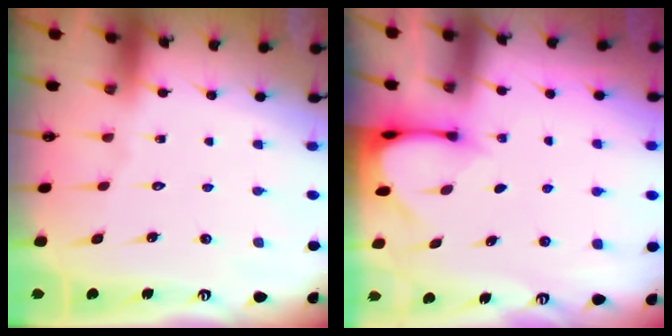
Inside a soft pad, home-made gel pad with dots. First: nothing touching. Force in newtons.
{"total": 3.3, "press": 3.3, "slide": 0.3}